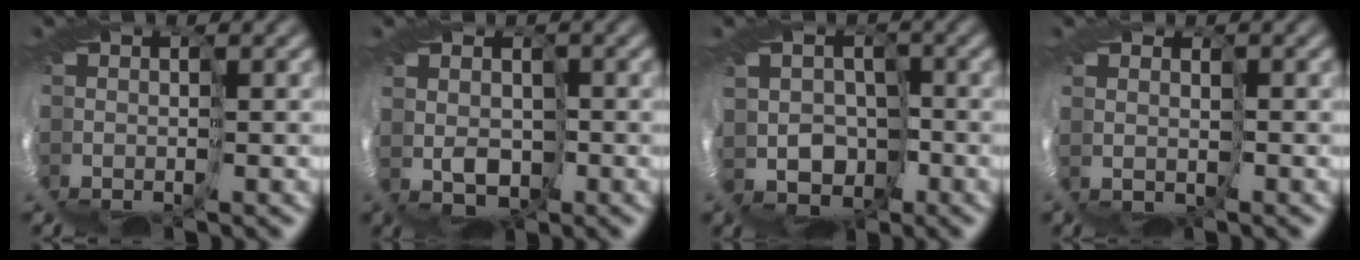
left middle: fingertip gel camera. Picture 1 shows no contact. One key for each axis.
{"total": 1.9, "fx": 1.7, "fy": 0.8, "fz": 0.1, "tx": -0.011, "ty": 0.000, "tz": 0.024}
{"total": 3.6, "fx": -0.4, "fy": 3.5, "fz": 0.6, "tx": 0.006, "ty": 0.009, "tz": -0.038}
{"total": 1.9, "fx": 1.8, "fy": 0.3, "fz": -0.4, "tx": 0.006, "ty": -0.003, "tz": 0.034}